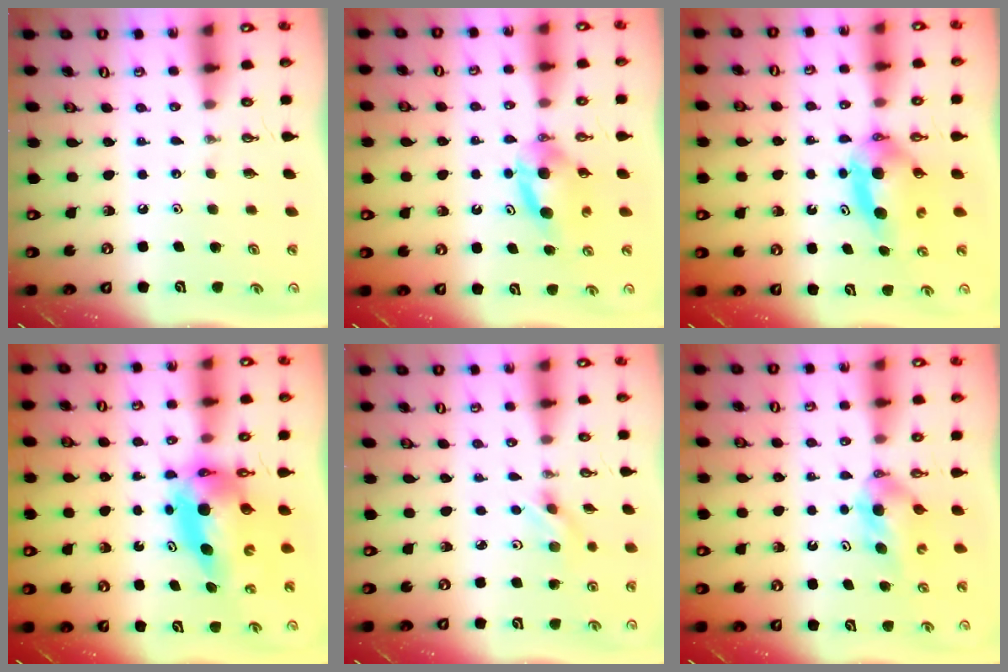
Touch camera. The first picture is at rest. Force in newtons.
{"total": 6.8, "press": 6.8, "slide": 0.1}
{"total": 7.4, "press": 5.2, "slide": 5.2}
{"total": 9.8, "press": 9.8, "slide": 1.0}
{"total": 2.0, "press": 1.9, "slide": 0.6}
{"total": 5.2, "press": 5.1, "slide": 0.6}